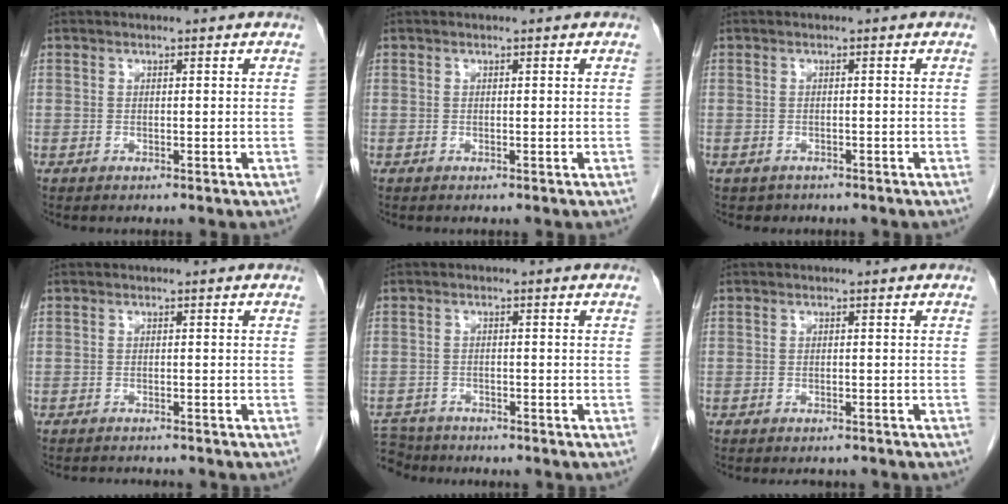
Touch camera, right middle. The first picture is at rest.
{"total": 0.0}
{"total": 1.5, "force": [-1.1, 1.0, -0.1], "torque": [-0.010, 0.002, -0.014]}
{"total": 3.3, "force": [-3.3, 0.4, 0.6], "torque": [-0.004, -0.007, -0.045]}
{"total": 6.3, "force": [-5.7, 2.4, 0.6], "torque": [-0.013, 0.001, -0.099]}
{"total": 1.8, "force": [-1.7, 0.6, 0.3], "torque": [-0.004, -0.003, -0.020]}